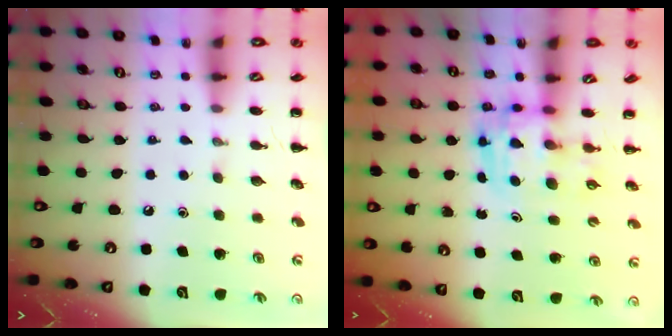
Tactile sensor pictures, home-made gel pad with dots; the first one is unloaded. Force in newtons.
{"total": 3.6, "press": 3.5, "slide": 0.6}